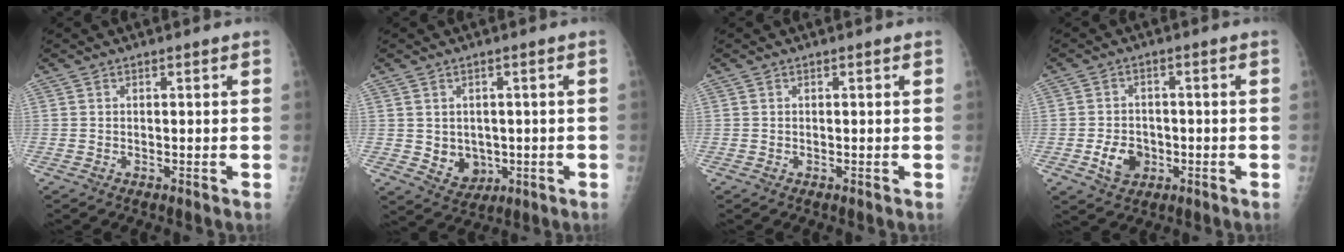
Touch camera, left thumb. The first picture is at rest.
{"total": 5.8, "force": [-0.6, 4.9, 3.1], "torque": [-0.021, -0.002, 0.007]}
{"total": 0.0}
{"total": 6.0, "force": [-1.9, 4.6, 3.3], "torque": [-0.041, 0.010, -0.029]}